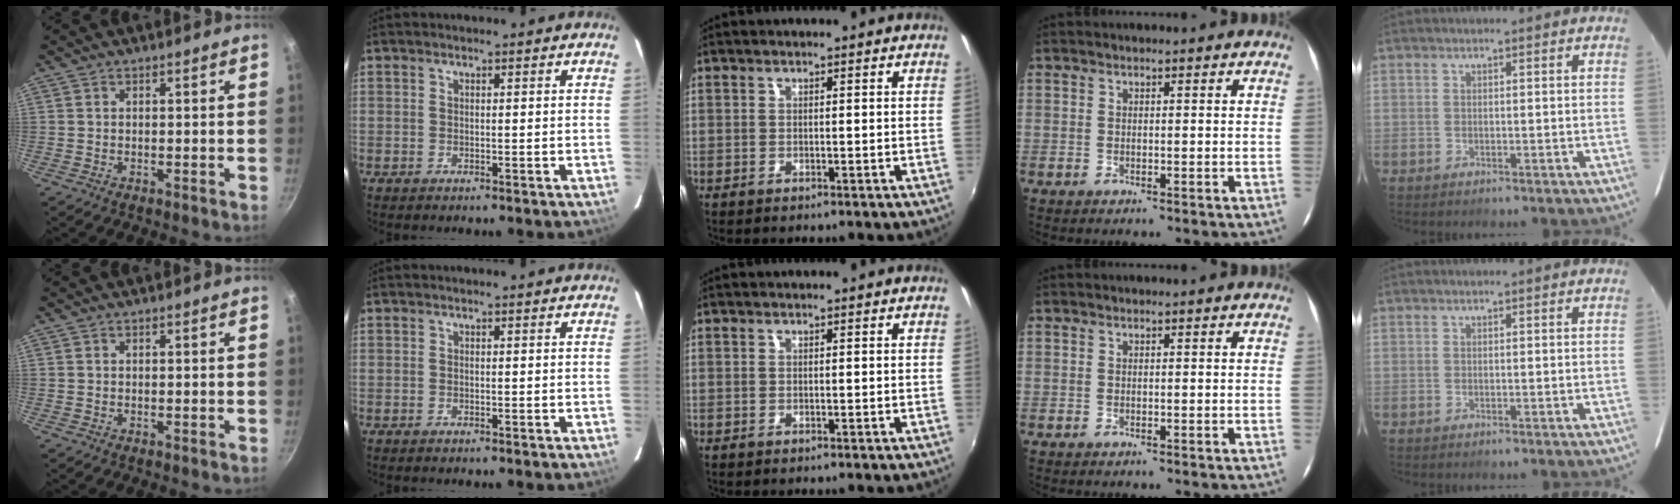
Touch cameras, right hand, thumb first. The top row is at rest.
{}